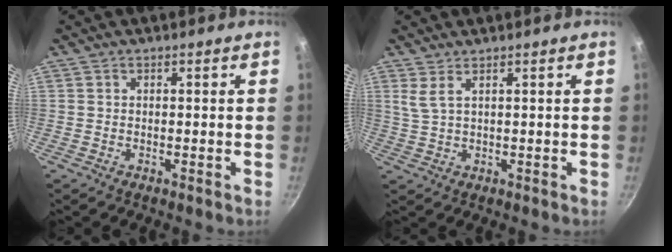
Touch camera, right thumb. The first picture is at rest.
{"total": 2.7, "force": [1.4, 0.6, 2.2], "torque": [-0.047, -0.009, 0.033]}